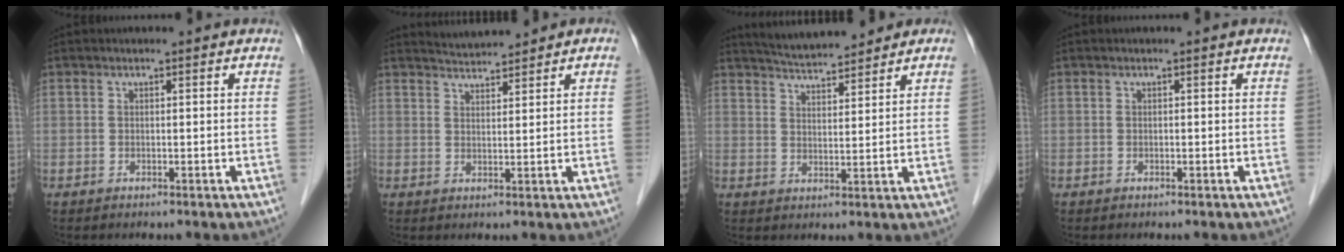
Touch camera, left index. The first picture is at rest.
{"total": 3.3, "force": [3.3, 0.1, 0.2], "torque": [-0.008, 0.016, 0.060]}
{"total": 7.3, "force": [6.8, 0.7, 2.5], "torque": [-0.049, 0.020, 0.119]}
{"total": 0.0}